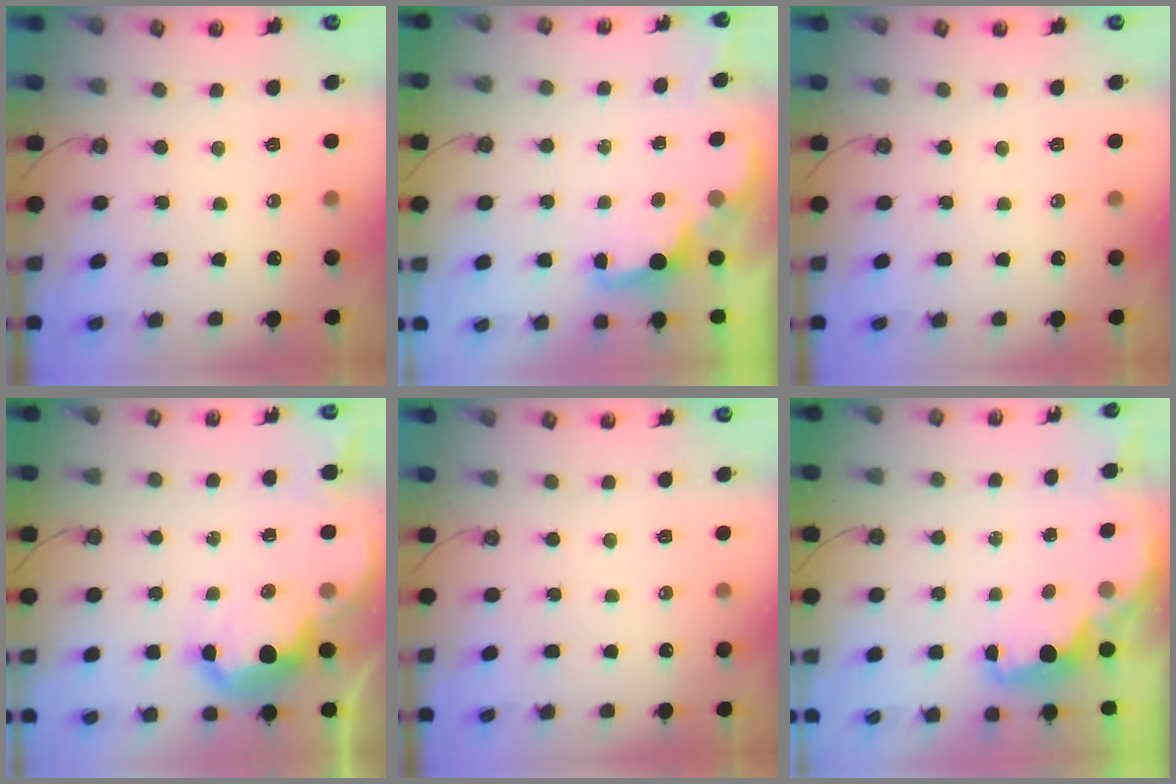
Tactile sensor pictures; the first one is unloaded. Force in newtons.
{"total": 1.9, "press": 1.7, "slide": 0.8}
{"total": 0.0}
{"total": 8.7, "press": 8.7, "slide": 0.9}
{"total": 0.0}
{"total": 2.5, "press": 2.4, "slide": 0.8}